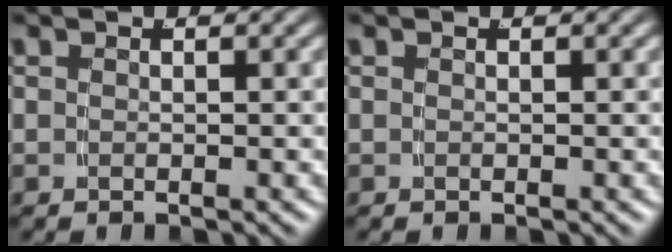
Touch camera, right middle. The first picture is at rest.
{"total": 0.0}